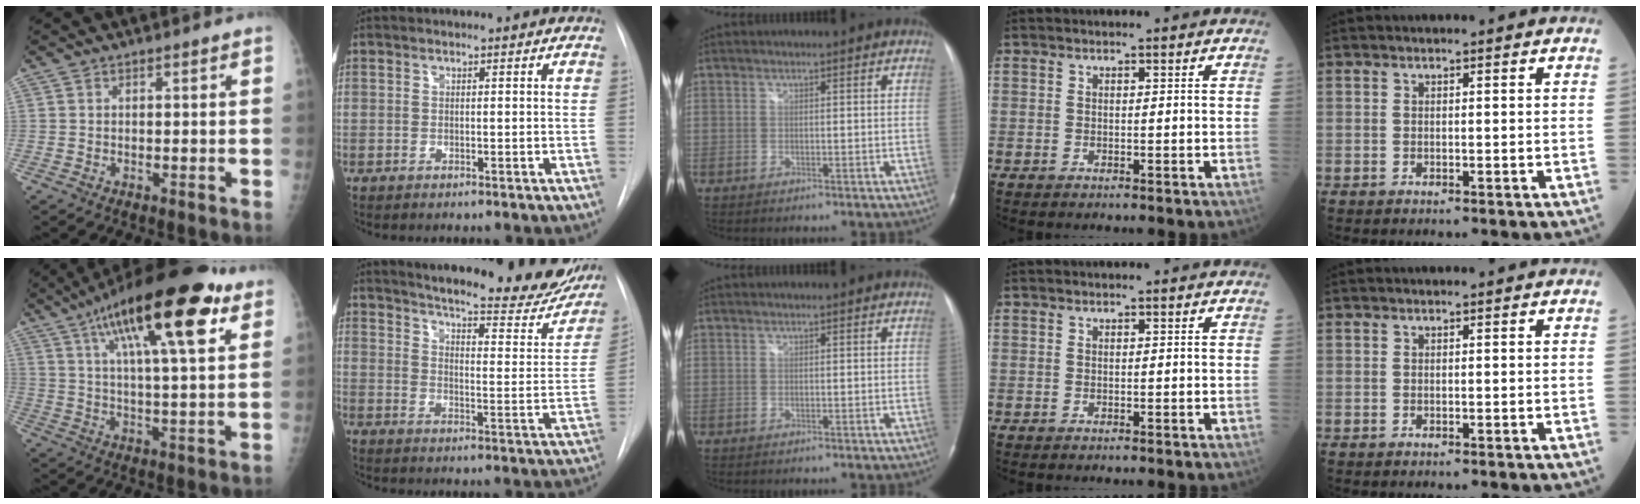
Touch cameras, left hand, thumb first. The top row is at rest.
{"thumb": {"total": 23.5, "force": [11.7, 6.4, 19.3], "torque": [-0.296, -0.009, 0.182]}, "index": {"total": 25.7, "force": [22.6, 4.9, 11.1], "torque": [-0.165, -0.073, 0.274]}}